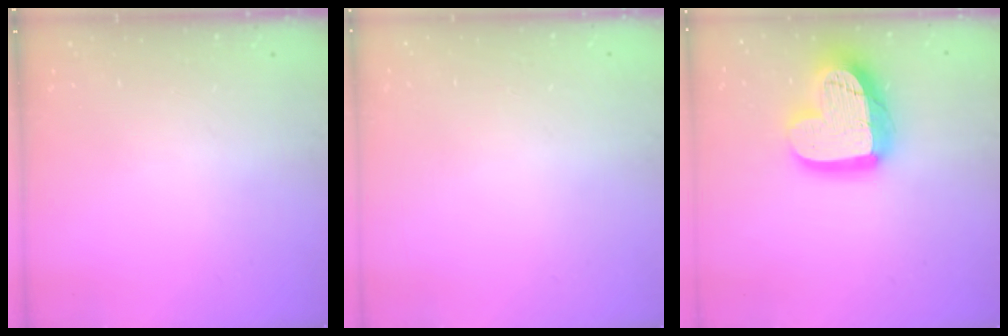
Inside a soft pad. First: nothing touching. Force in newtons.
{"total": 0.0}
{"total": 18.7, "press": 18.6, "slide": 1.5}